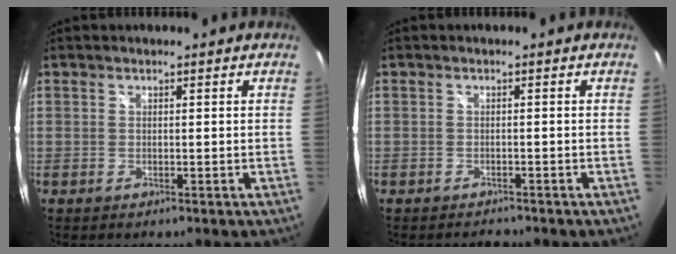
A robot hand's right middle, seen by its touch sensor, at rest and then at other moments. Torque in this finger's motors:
{"motor_torque": [-0.28, -0.09, 0.00, -0.01]}